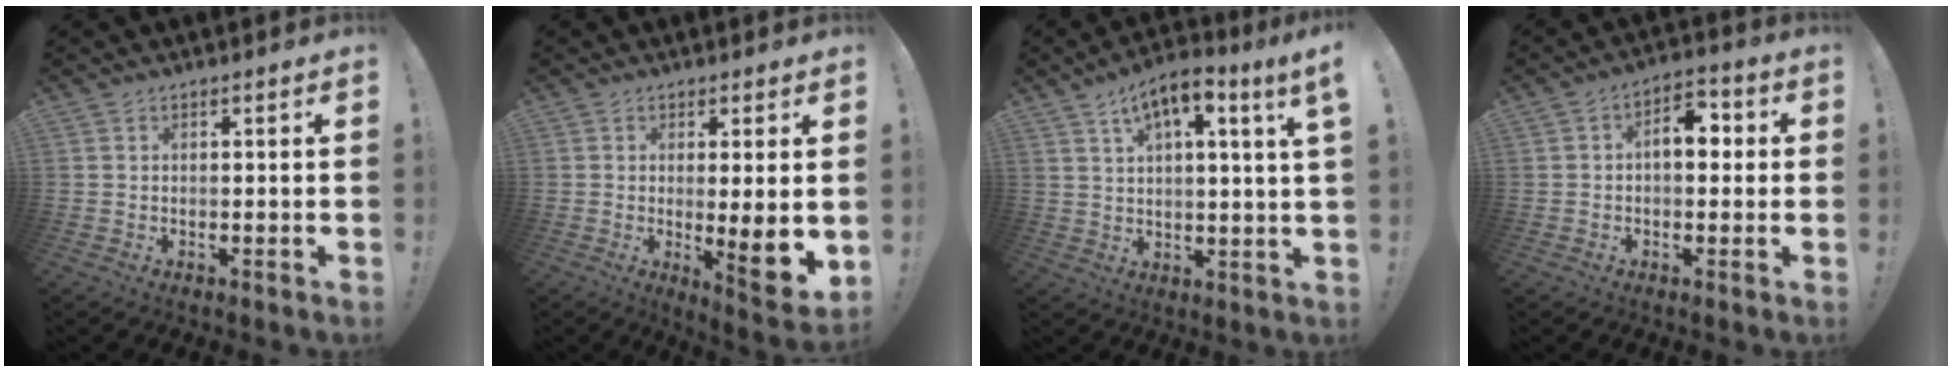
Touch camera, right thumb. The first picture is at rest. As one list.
[{"total": 9.1, "force": [-0.2, 0.9, 9.1], "torque": [-0.117, -0.020, 0.000]}, {"total": 8.6, "force": [4.2, 1.5, 7.4], "torque": [-0.108, -0.020, 0.066]}, {"total": 8.4, "force": [0.8, 5.0, 6.7], "torque": [-0.098, 0.011, 0.013]}]